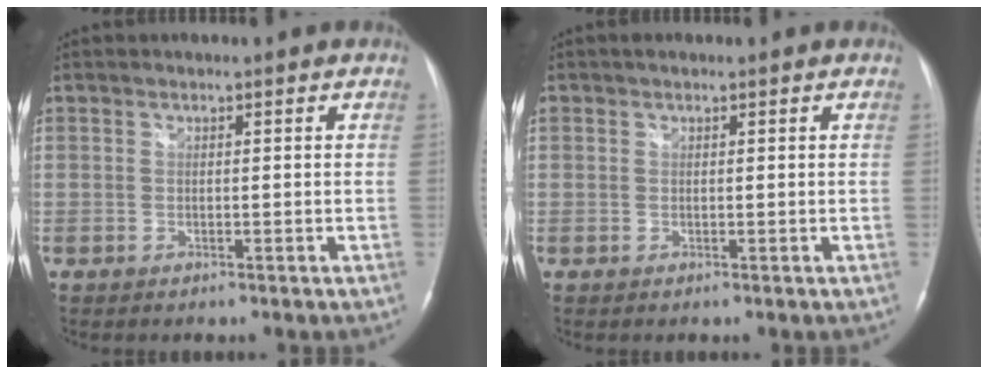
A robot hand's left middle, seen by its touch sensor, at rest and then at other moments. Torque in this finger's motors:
{"motor_torque": [0.08, 0.05, -0.01, 0.02]}